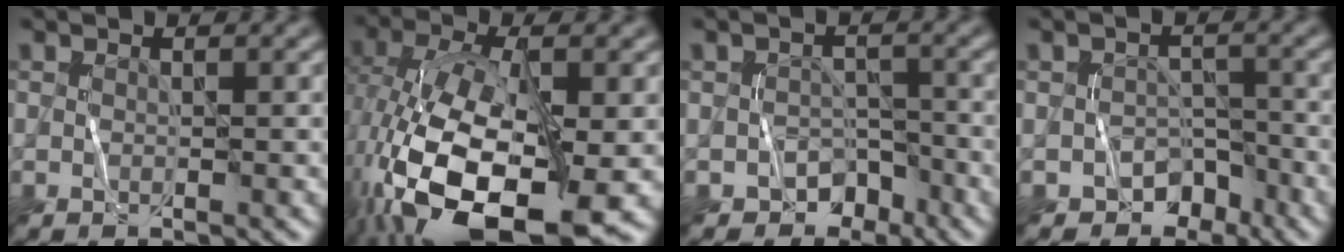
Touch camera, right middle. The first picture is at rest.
{"total": 15.1, "force": [-4.0, 7.3, 12.6], "torque": [-0.251, -0.022, -0.061]}
{"total": 2.9, "force": [-2.3, 1.8, 0.2], "torque": [0.013, 0.004, -0.033]}
{"total": 3.4, "force": [-2.8, 2.0, 0.4], "torque": [0.013, 0.003, -0.038]}